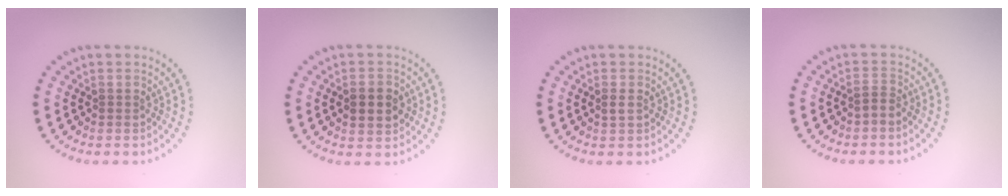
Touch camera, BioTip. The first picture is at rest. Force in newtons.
{"total": 2.7, "press": 2.7, "slide": 0.2}
{"total": 0.7, "press": 0.7, "slide": 0.0}
{"total": 1.2, "press": 0.8, "slide": 0.8}